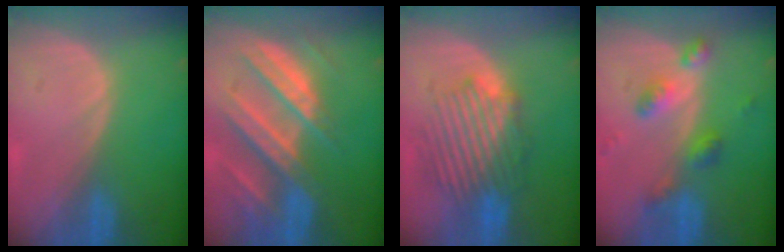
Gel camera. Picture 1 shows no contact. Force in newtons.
{"total": 10.6, "press": 9.4, "slide": 5.0}
{"total": 8.7, "press": 8.6, "slide": 1.6}
{"total": 6.2, "press": 5.4, "slide": 3.0}